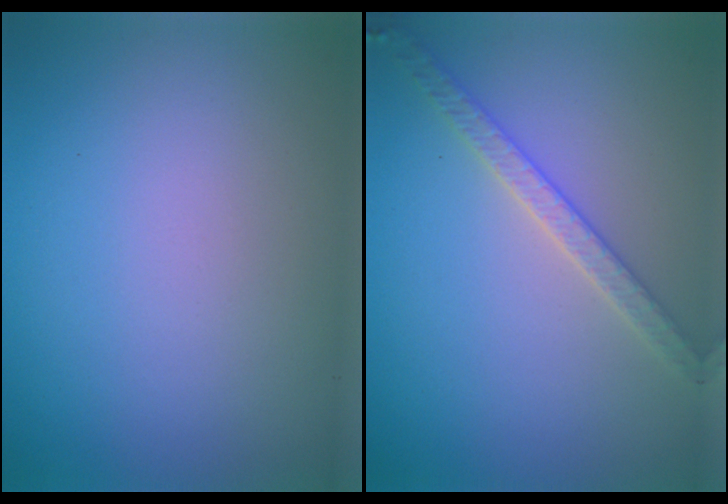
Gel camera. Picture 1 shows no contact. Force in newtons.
{"total": 2.9, "press": 2.8, "slide": 0.6}